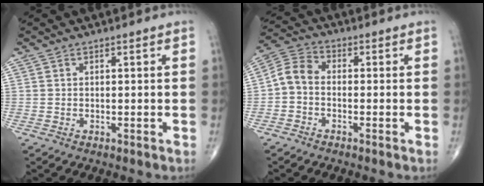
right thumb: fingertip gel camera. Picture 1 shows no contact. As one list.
[{"total": 5.2, "force": [-1.1, 3.7, 3.5], "torque": [-0.061, 0.022, -0.041]}]